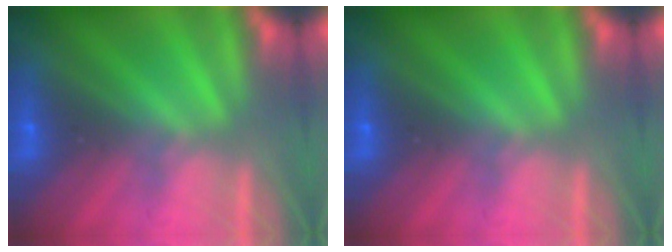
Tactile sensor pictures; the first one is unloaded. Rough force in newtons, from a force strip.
{"total": 0.0}